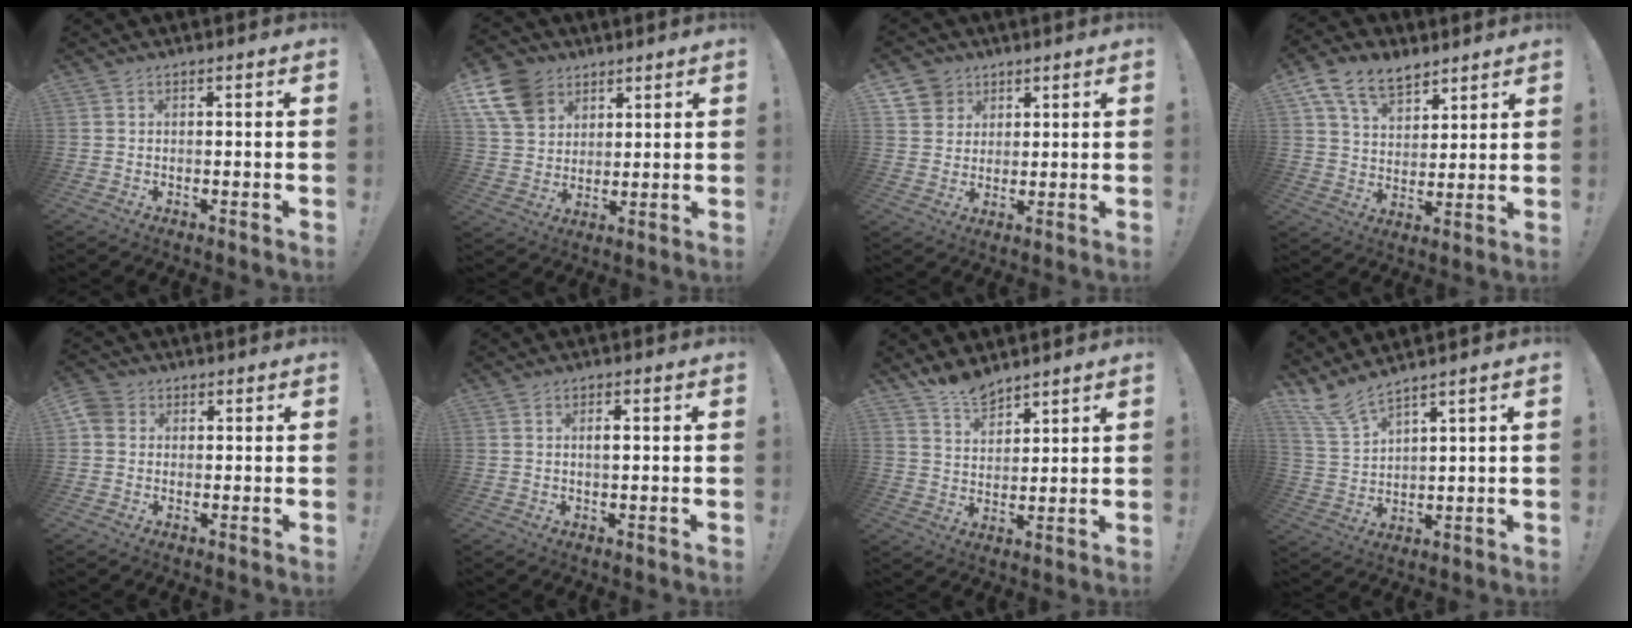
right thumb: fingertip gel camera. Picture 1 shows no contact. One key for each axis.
{"total": 13.3, "fx": 7.0, "fy": 9.8, "fz": 5.7, "tx": -0.101, "ty": -0.035, "tz": 0.140}
{"total": 6.7, "fx": 3.9, "fy": 5.3, "fz": 0.9, "tx": -0.012, "ty": -0.028, "tz": 0.077}
{"total": 12.6, "fx": 8.2, "fy": 7.5, "fz": 5.9, "tx": -0.104, "ty": -0.039, "tz": 0.157}
{"total": 4.1, "fx": 1.0, "fy": 3.6, "fz": 1.8, "tx": -0.041, "ty": 0.006, "tz": 0.020}
{"total": 1.8, "fx": 0.1, "fy": 0.5, "fz": 1.7, "tx": -0.020, "ty": -0.002, "tz": -0.003}
{"total": 7.7, "fx": 6.9, "fy": 2.6, "fz": 1.9, "tx": -0.032, "ty": -0.048, "tz": 0.130}
{"total": 7.4, "fx": 6.3, "fy": 1.5, "fz": 3.5, "tx": -0.086, "ty": -0.027, "tz": 0.122}